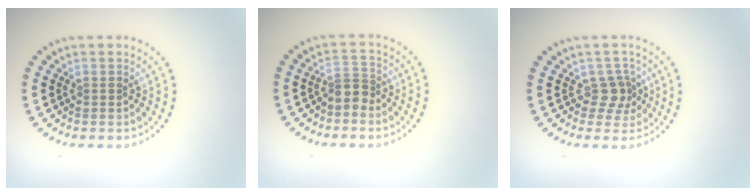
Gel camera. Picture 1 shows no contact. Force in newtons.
{"total": 2.1, "press": 1.7, "slide": 1.2}
{"total": 2.0, "press": 1.6, "slide": 1.2}